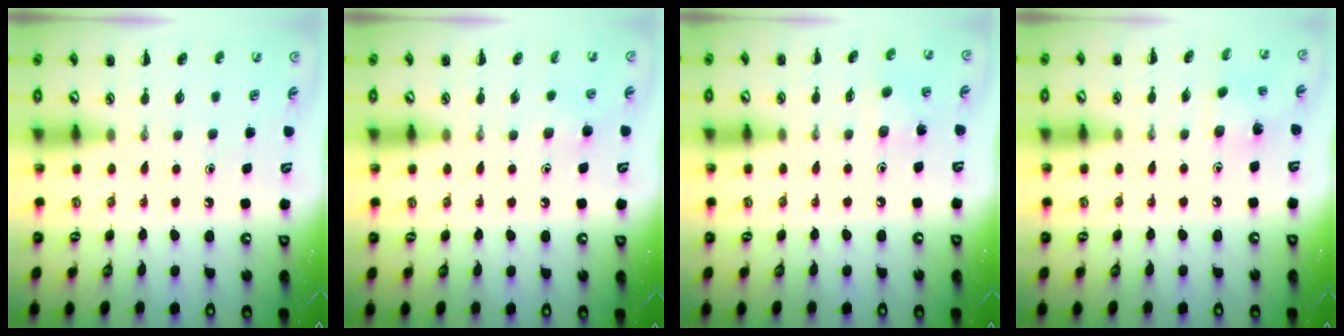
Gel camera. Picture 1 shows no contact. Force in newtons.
{"total": 3.0, "press": 2.7, "slide": 1.3}
{"total": 4.6, "press": 4.4, "slide": 1.1}
{"total": 2.2, "press": 2.1, "slide": 0.6}